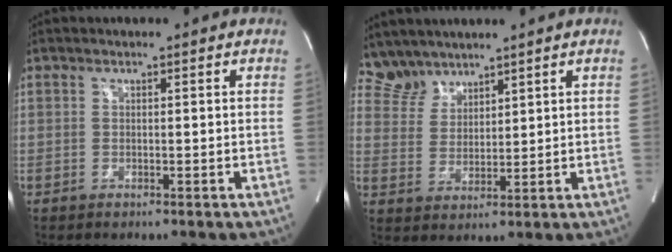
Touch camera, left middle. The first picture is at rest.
{"total": 4.8, "force": [4.5, 1.8, -0.3], "torque": [0.003, 0.009, 0.104]}